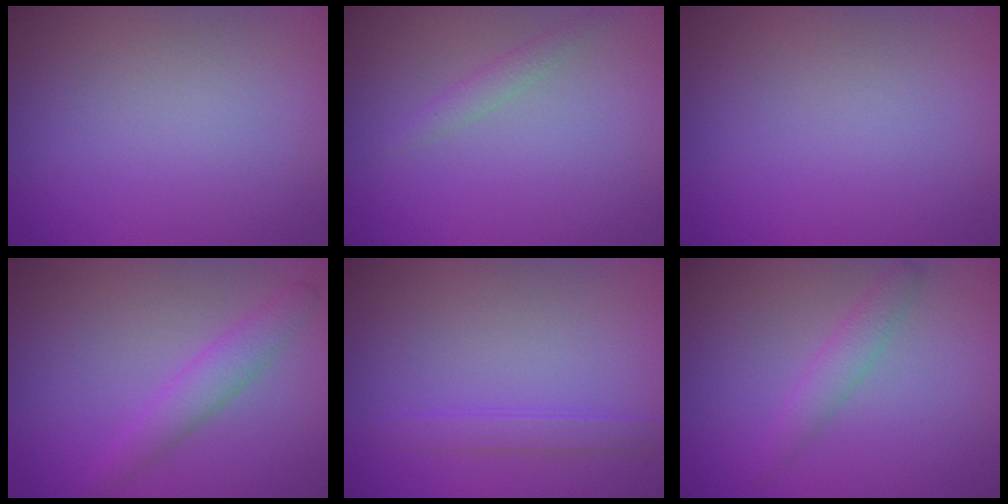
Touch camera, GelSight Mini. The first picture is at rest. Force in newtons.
{"total": 1.2, "press": 1.2, "slide": 0.0}
{"total": 0.0}
{"total": 2.5, "press": 2.5, "slide": 0.1}
{"total": 1.5, "press": 1.5, "slide": 0.2}
{"total": 1.9, "press": 1.9, "slide": 0.2}